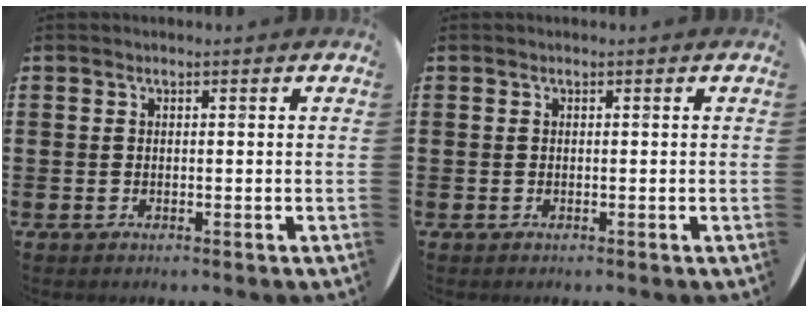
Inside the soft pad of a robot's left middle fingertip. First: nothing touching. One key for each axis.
{"total": 0.0}